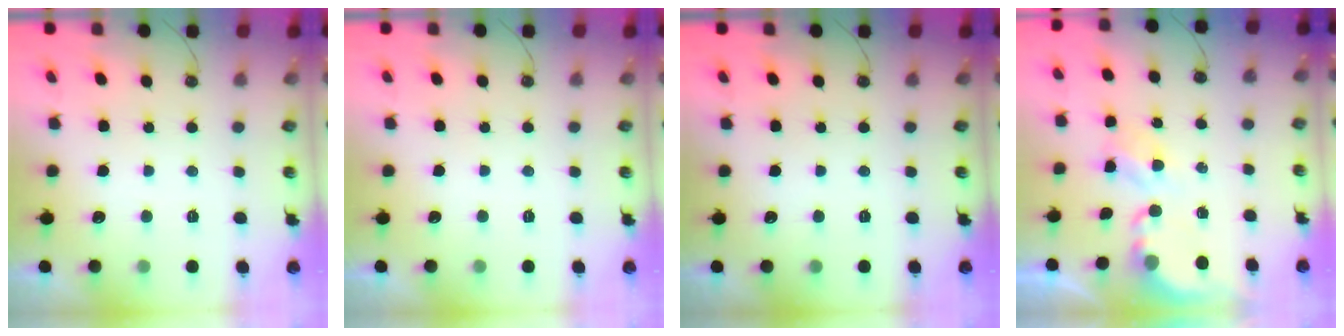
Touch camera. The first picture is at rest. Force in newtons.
{"total": 0.0}
{"total": 0.0}
{"total": 4.0, "press": 4.0, "slide": 0.1}